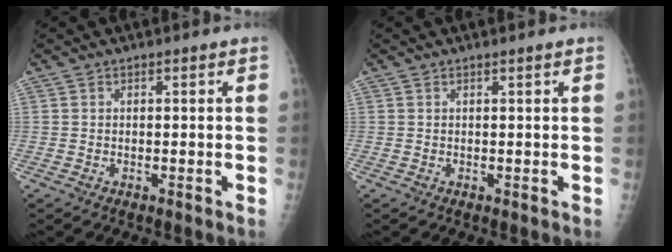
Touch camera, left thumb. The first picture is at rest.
{"total": 0.5, "force": [0.4, -0.1, 0.3], "torque": [-0.013, -0.001, 0.010]}